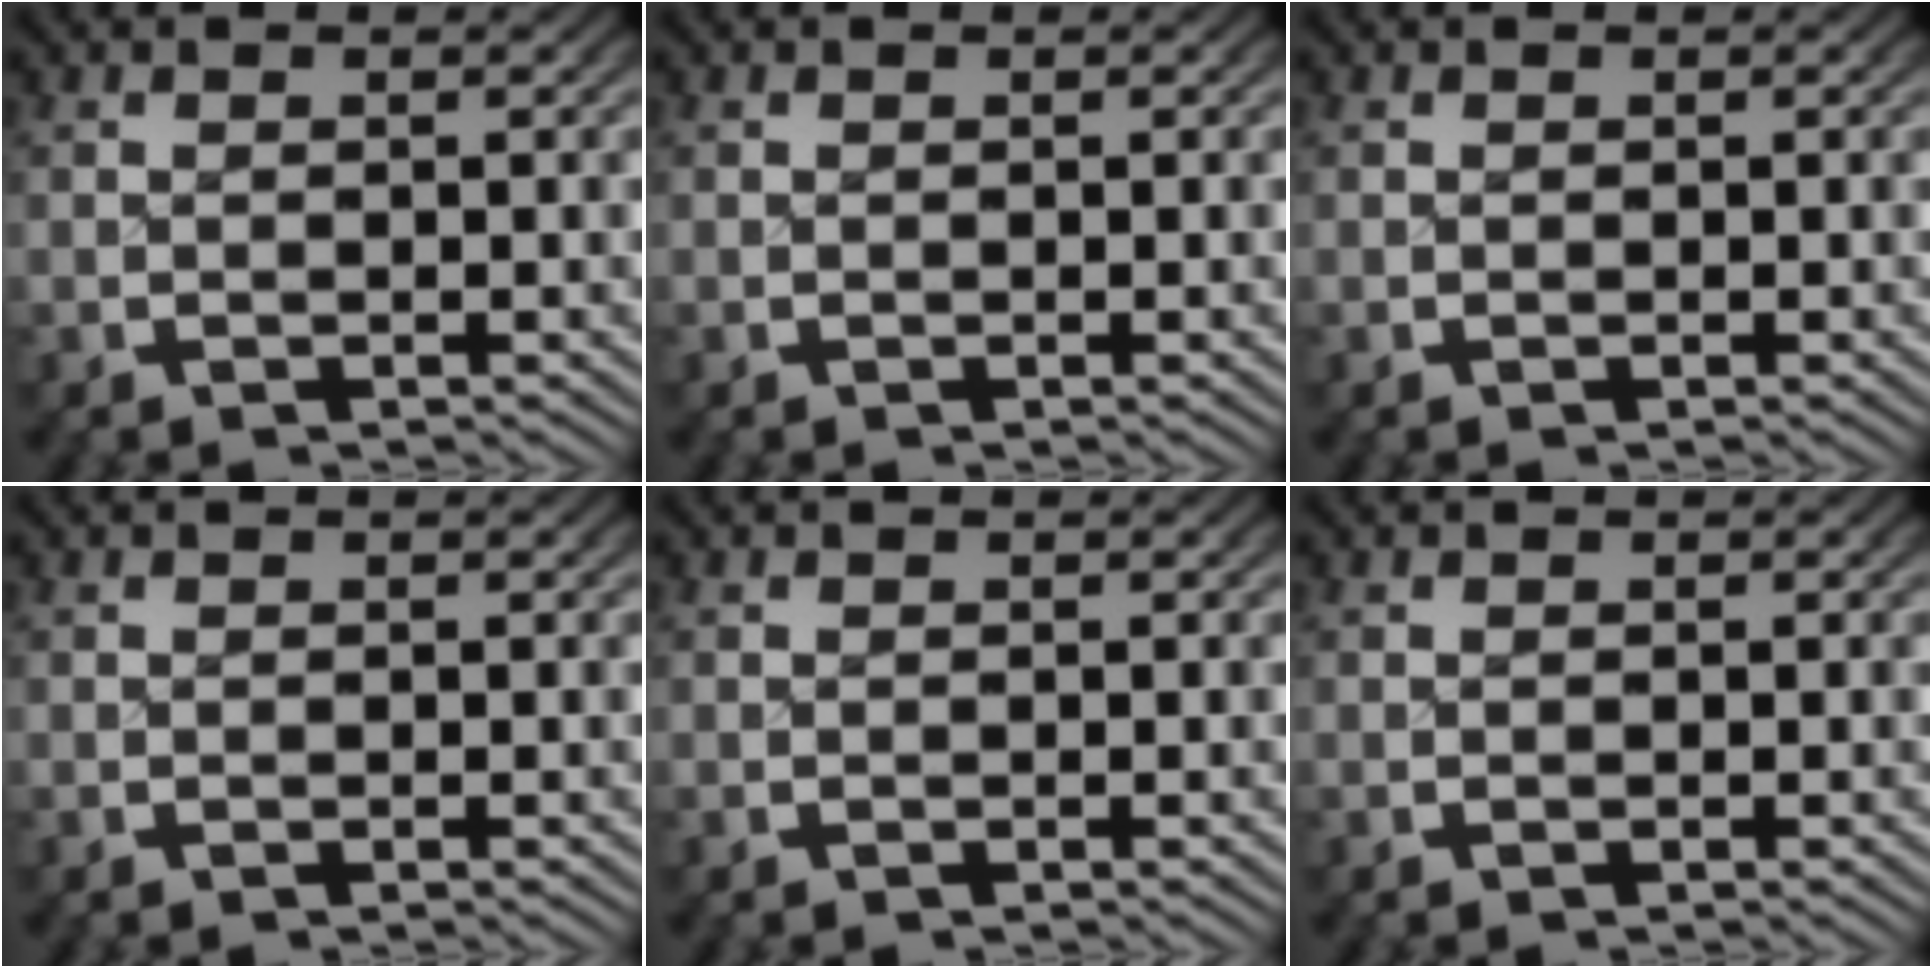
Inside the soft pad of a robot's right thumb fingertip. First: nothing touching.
{"total": 0.0}
{"total": 0.0}
{"total": 0.0}
{"total": 0.0}
{"total": 0.0}